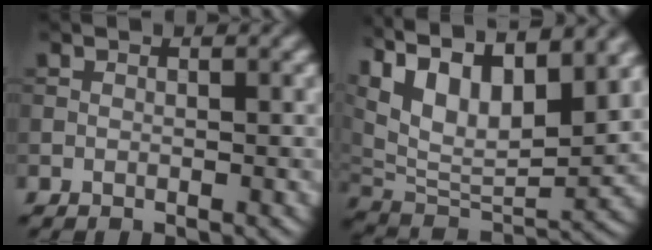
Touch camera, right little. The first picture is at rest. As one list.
[{"total": 15.7, "force": [8.2, 7.1, 11.3], "torque": [-0.218, 0.044, 0.126]}]